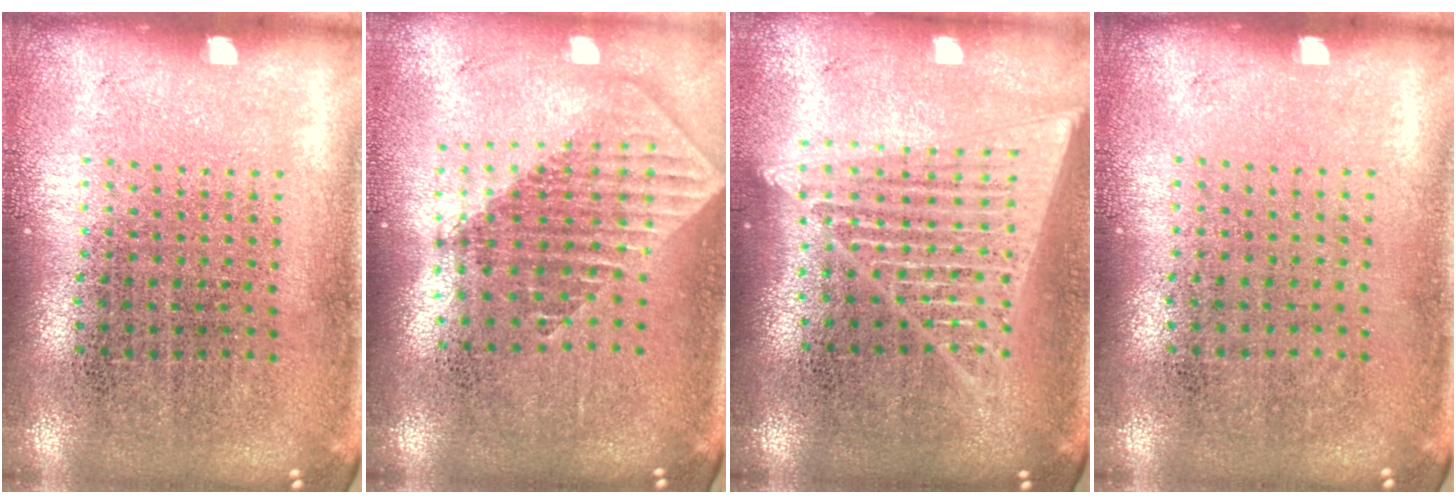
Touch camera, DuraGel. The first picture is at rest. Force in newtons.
{"total": 2.0, "press": 1.6, "slide": 1.2}
{"total": 1.8, "press": 1.6, "slide": 0.8}
{"total": 0.0}